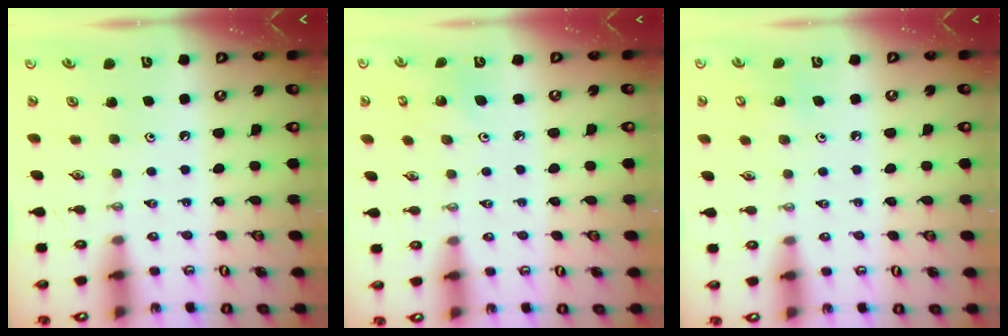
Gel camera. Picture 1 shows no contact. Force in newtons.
{"total": 2.4, "press": 2.4, "slide": 0.2}
{"total": 4.5, "press": 4.5, "slide": 0.3}